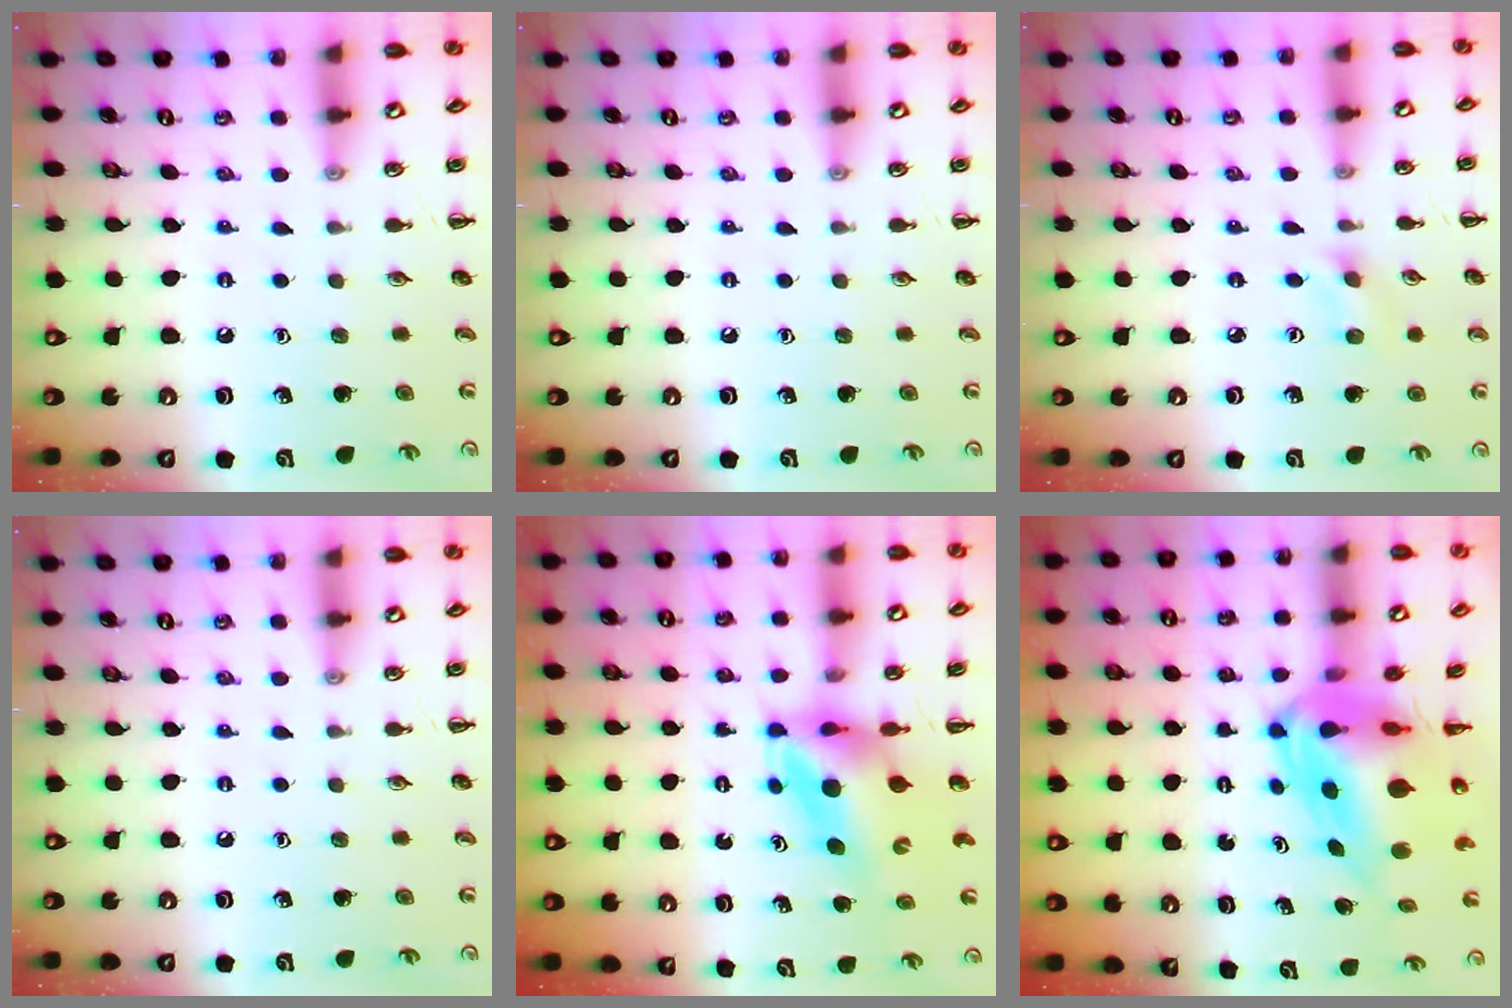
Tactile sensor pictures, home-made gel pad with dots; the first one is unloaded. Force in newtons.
{"total": 0.0}
{"total": 1.4, "press": 1.3, "slide": 0.4}
{"total": 0.0}
{"total": 5.3, "press": 5.0, "slide": 1.5}
{"total": 10.1, "press": 9.6, "slide": 3.2}